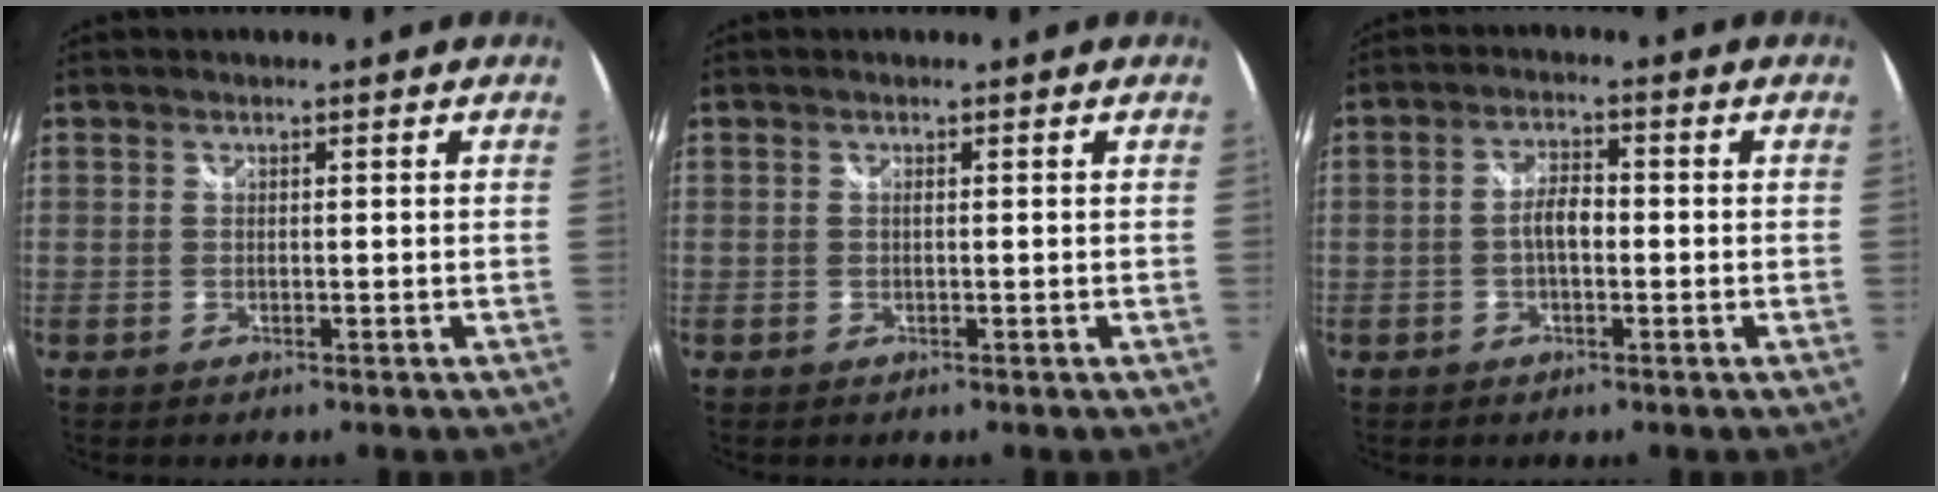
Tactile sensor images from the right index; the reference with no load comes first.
{"total": 0.0}
{"total": 3.4, "force": [-0.7, 1.5, 3.0], "torque": [-0.058, 0.008, -0.014]}